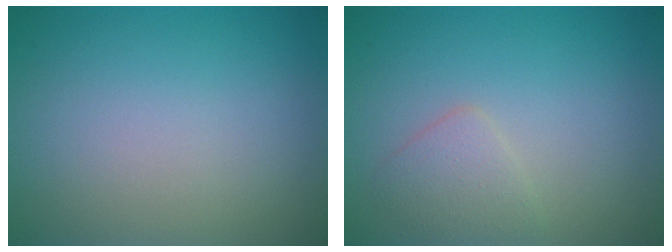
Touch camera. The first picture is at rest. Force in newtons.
{"total": 1.9, "press": 1.9, "slide": 0.2}